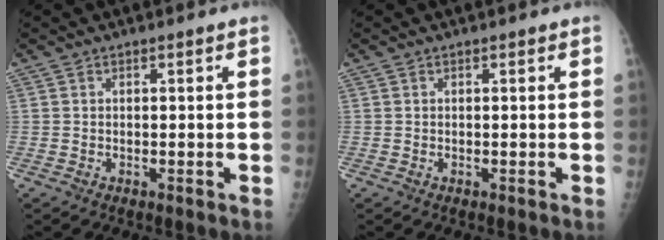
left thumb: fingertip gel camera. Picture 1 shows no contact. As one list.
[{"total": 0.0}]